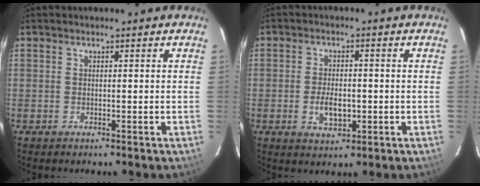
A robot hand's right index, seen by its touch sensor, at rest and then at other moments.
{"total": 5.3, "force": [-1.2, 3.0, 4.2], "torque": [-0.083, -0.004, -0.016]}